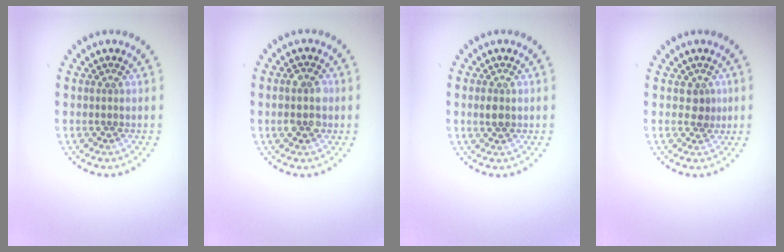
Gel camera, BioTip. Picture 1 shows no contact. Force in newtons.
{"total": 2.8, "press": 2.8, "slide": 0.2}
{"total": 1.4, "press": 1.4, "slide": 0.1}
{"total": 1.2, "press": 1.0, "slide": 0.5}